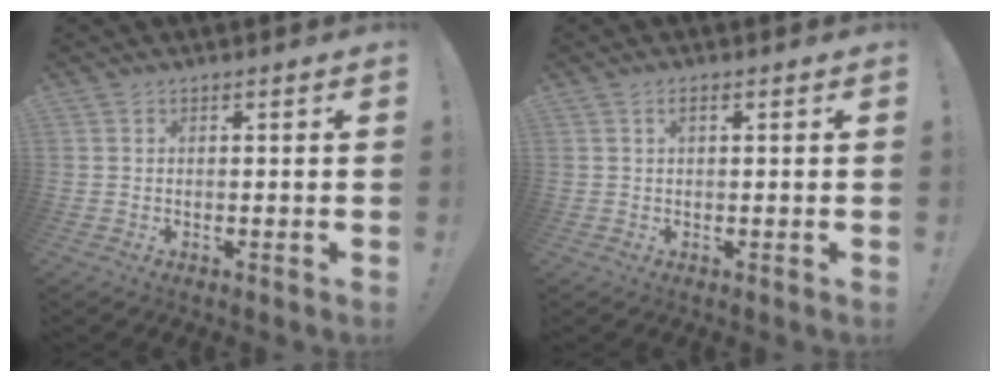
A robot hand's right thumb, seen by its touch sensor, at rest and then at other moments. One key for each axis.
{"total": 1.9, "fx": 0.8, "fy": 0.9, "fz": 1.5, "tx": -0.031, "ty": 0.004, "tz": 0.013}